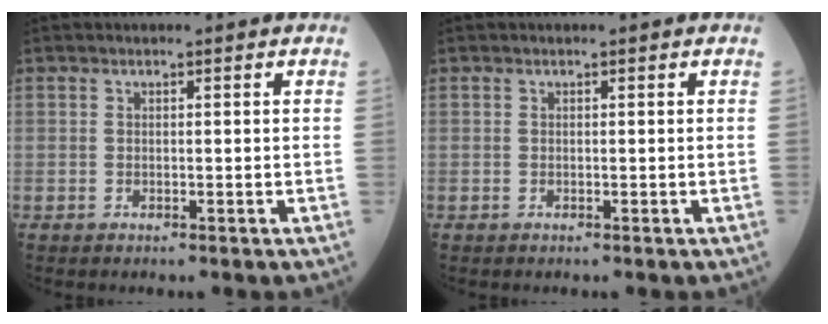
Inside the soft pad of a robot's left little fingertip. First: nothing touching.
{"total": 0.0}